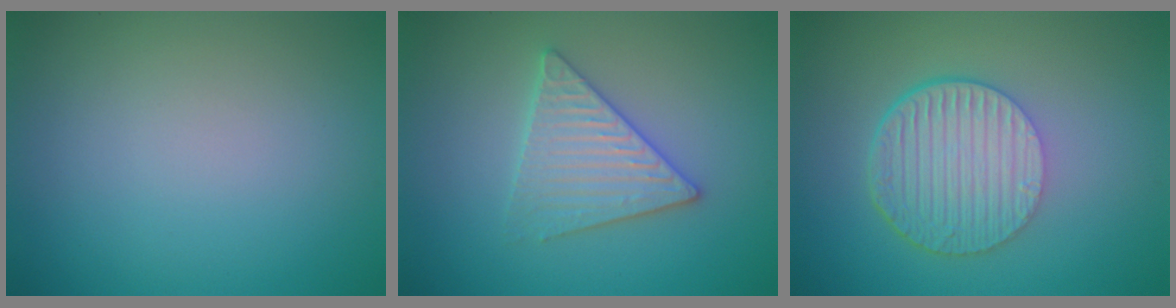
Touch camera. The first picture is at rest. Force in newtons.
{"total": 4.0, "press": 4.0, "slide": 0.5}
{"total": 6.6, "press": 4.4, "slide": 4.9}